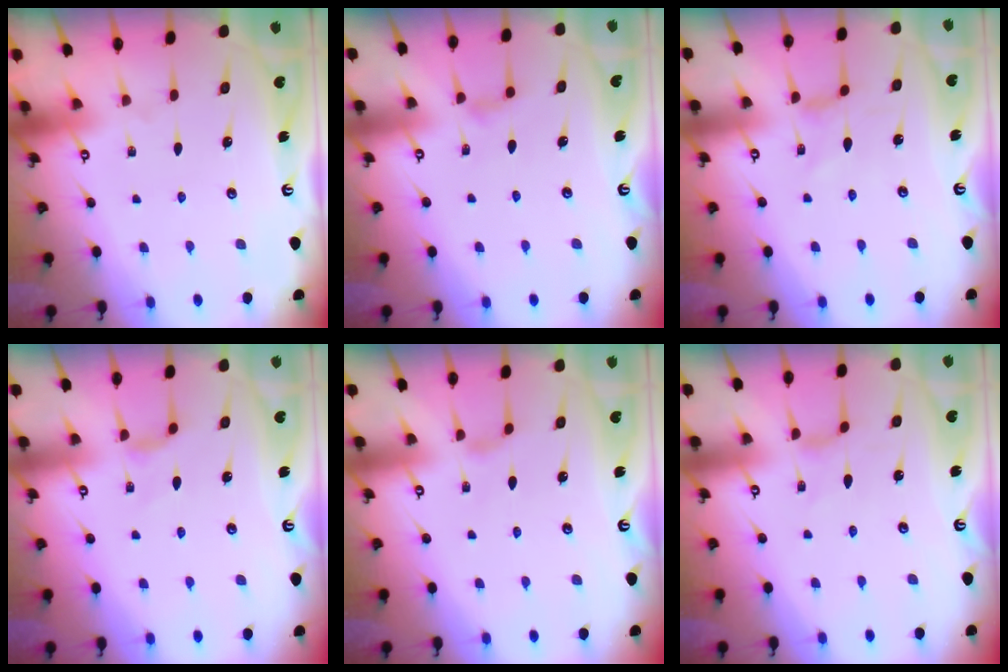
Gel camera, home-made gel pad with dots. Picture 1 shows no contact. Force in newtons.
{"total": 2.9, "press": 2.9, "slide": 0.5}
{"total": 0.0}
{"total": 2.8, "press": 2.8, "slide": 0.6}
{"total": 1.9, "press": 1.8, "slide": 0.5}
{"total": 1.4, "press": 1.4, "slide": 0.3}